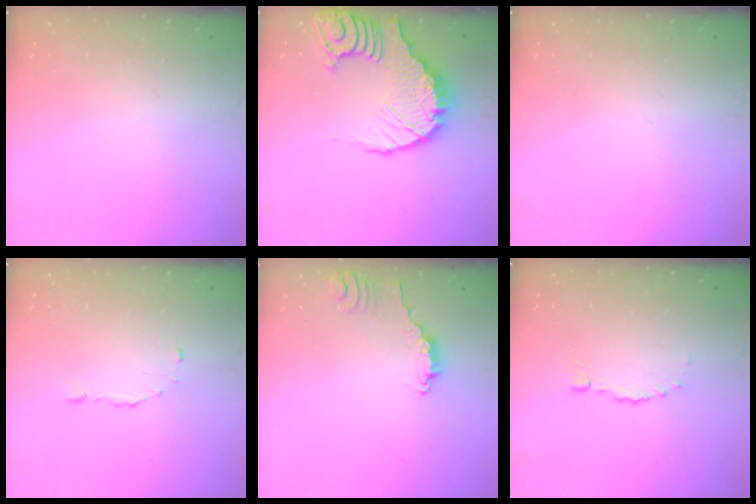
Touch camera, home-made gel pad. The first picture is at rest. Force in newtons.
{"total": 16.5, "press": 16.4, "slide": 1.9}
{"total": 0.0}
{"total": 4.0, "press": 3.9, "slide": 0.3}
{"total": 2.8, "press": 2.8, "slide": 0.2}
{"total": 0.0}